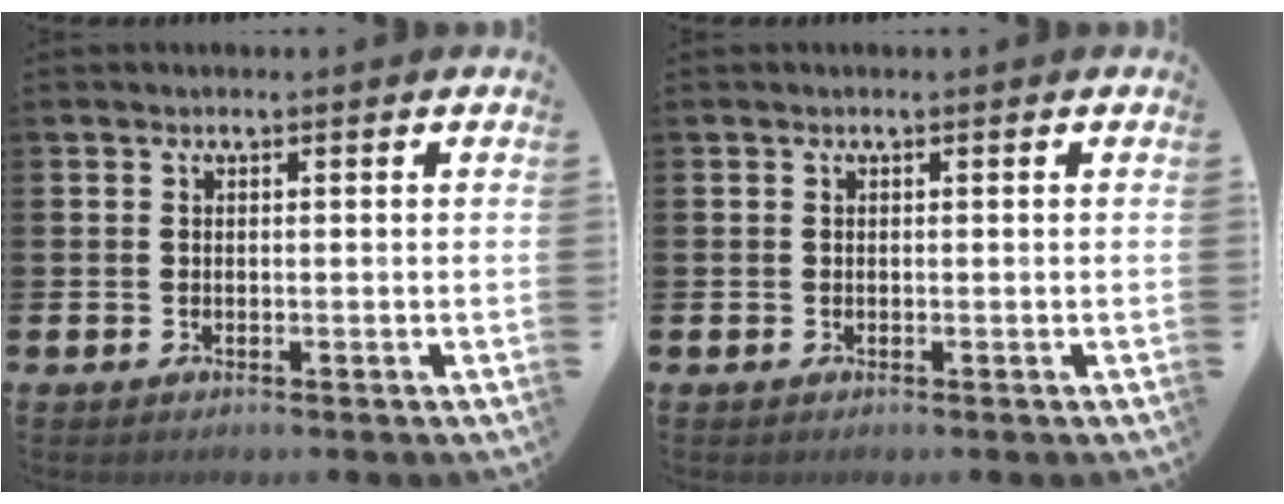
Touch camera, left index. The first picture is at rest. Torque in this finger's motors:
{"motor_torque": [-0.11, 0.09, 0.01, -0.01]}